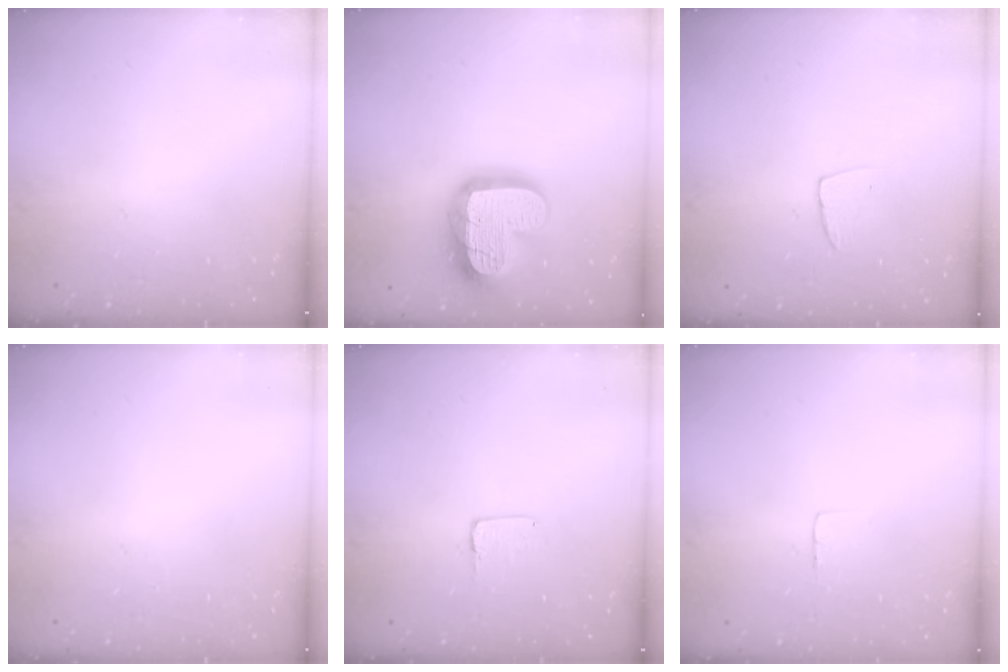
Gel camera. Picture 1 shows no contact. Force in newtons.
{"total": 20.3, "press": 20.3, "slide": 1.8}
{"total": 4.9, "press": 4.8, "slide": 0.4}
{"total": 0.0}
{"total": 2.0, "press": 2.0, "slide": 0.0}
{"total": 2.3, "press": 2.3, "slide": 0.1}